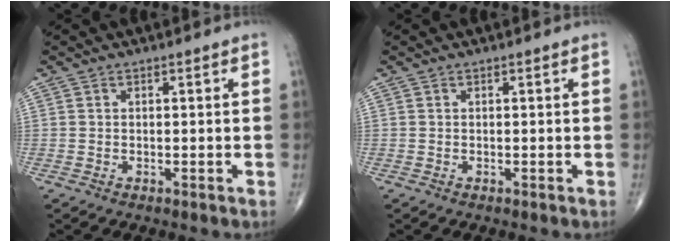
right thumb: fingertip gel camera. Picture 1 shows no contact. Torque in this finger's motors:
{"motor_torque": [-0.05, 0.05, 0.00, 0.00, 0.00]}